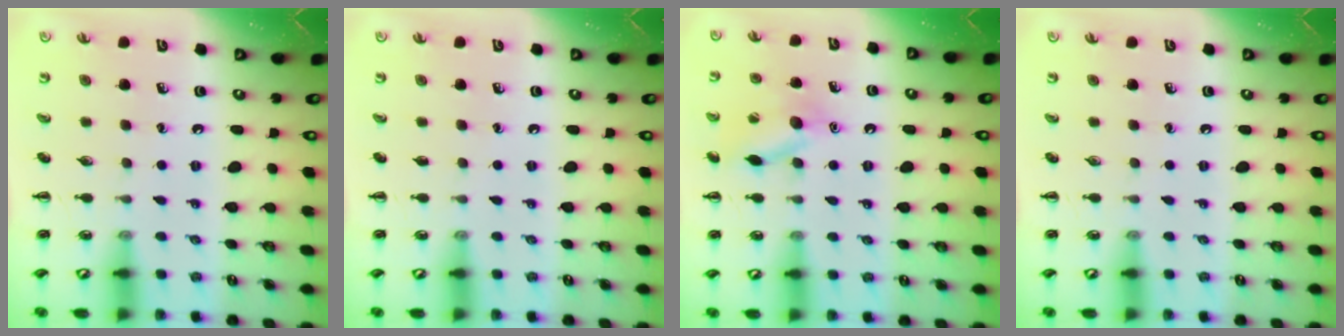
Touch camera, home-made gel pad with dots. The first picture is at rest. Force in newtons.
{"total": 0.0}
{"total": 11.5, "press": 11.4, "slide": 1.6}
{"total": 0.0}